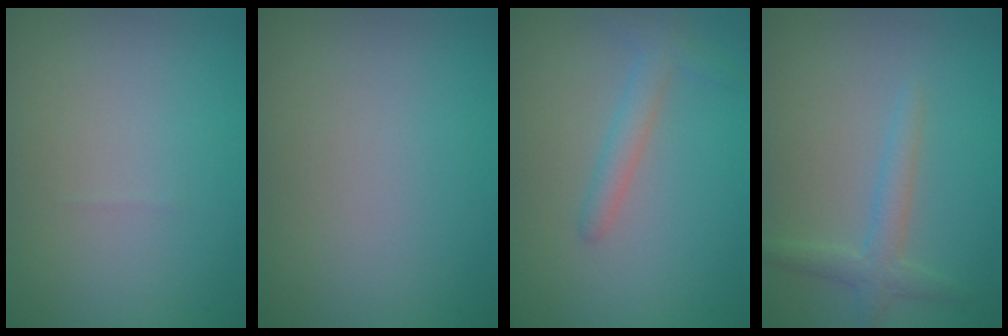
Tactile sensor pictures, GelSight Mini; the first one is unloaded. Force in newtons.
{"total": 0.0}
{"total": 2.1, "press": 2.1, "slide": 0.1}
{"total": 2.2, "press": 2.2, "slide": 0.1}